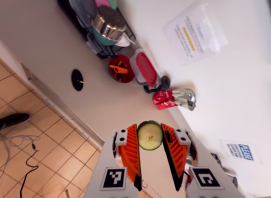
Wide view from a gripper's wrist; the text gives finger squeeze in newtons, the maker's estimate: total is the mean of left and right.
{"total": 6.6, "left": 6.1, "right": 7.1}